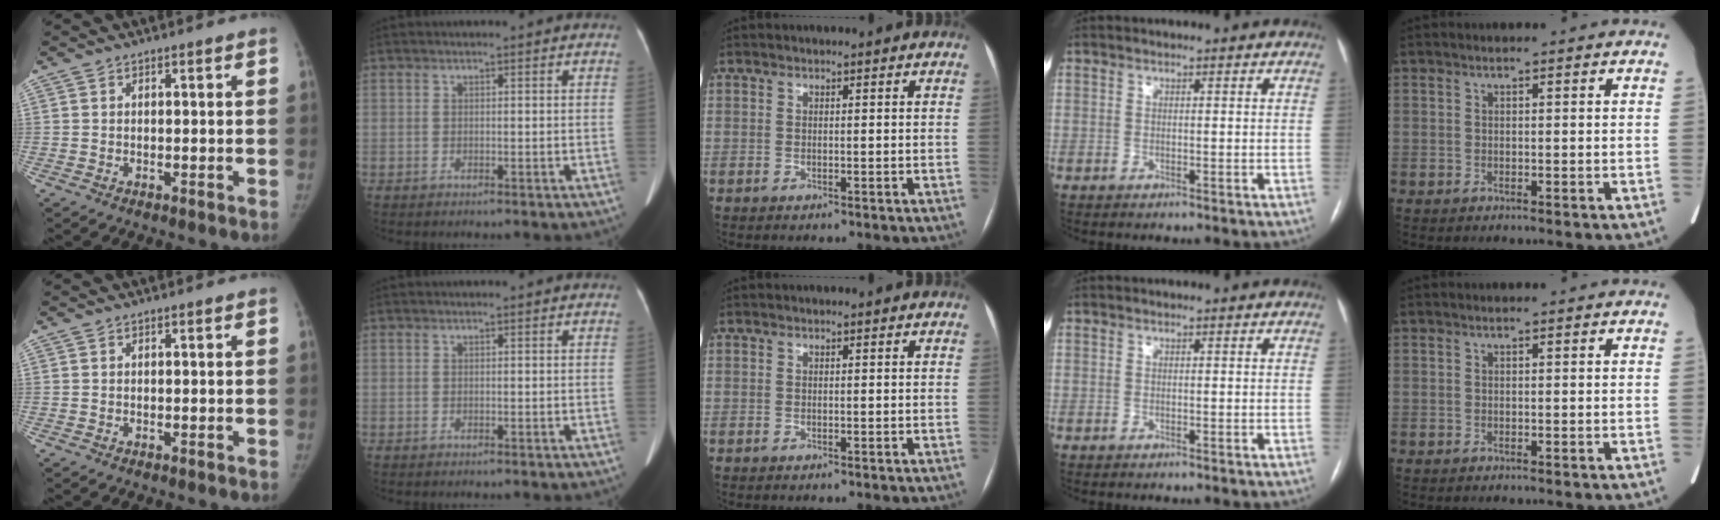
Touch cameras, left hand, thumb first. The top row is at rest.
{}